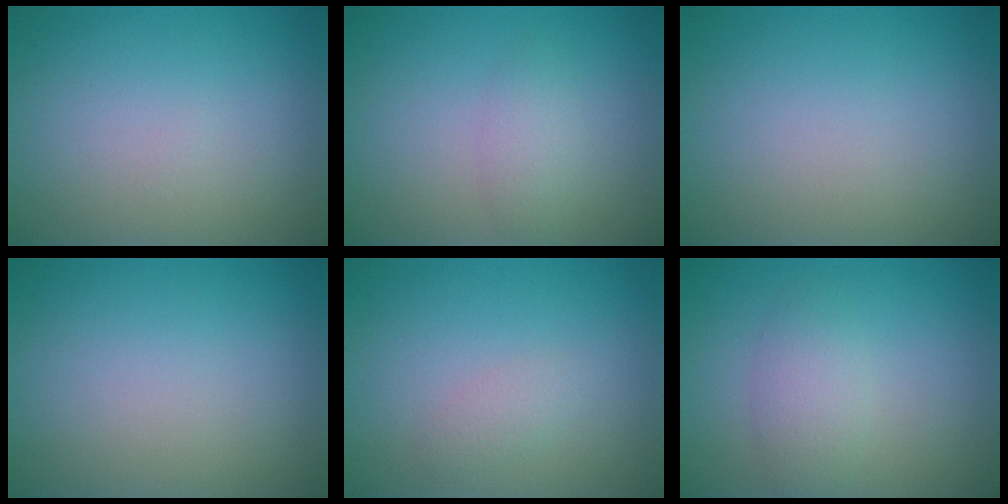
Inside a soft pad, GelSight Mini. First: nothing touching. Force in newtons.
{"total": 1.7, "press": 1.7, "slide": 0.1}
{"total": 0.0}
{"total": 0.0}
{"total": 1.2, "press": 1.2, "slide": 0.1}
{"total": 2.6, "press": 2.6, "slide": 0.1}